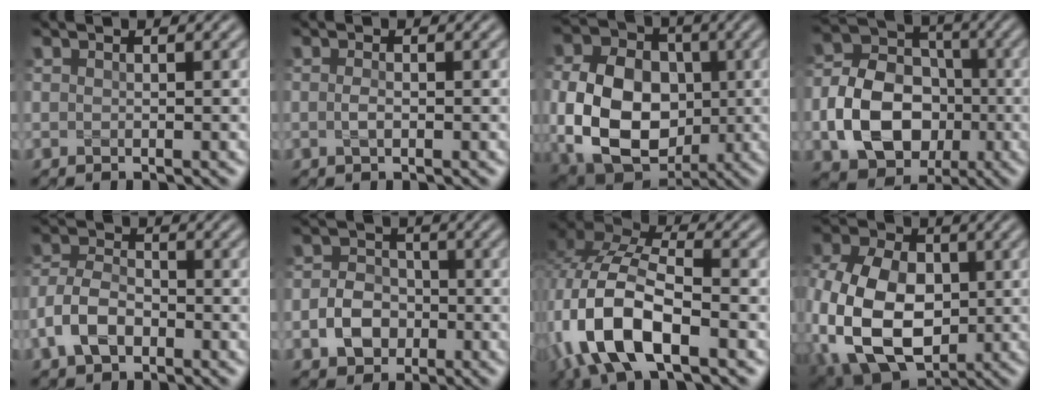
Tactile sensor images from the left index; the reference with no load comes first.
{"total": 1.1, "force": [-0.2, 0.4, 1.0], "torque": [-0.023, -0.001, -0.005]}
{"total": 11.7, "force": [-0.9, 8.7, 7.7], "torque": [-0.164, -0.019, -0.018]}
{"total": 9.1, "force": [-2.5, 6.8, 5.5], "torque": [-0.099, -0.003, -0.050]}
{"total": 4.4, "force": [-2.0, 2.8, 2.7], "torque": [-0.058, 0.005, -0.048]}
{"total": 3.9, "force": [-1.3, 3.1, 2.0], "torque": [-0.032, 0.003, -0.027]}
{"total": 11.0, "force": [-4.4, 4.8, 8.8], "torque": [-0.188, 0.003, -0.091]}
{"total": 14.8, "force": [-2.5, 10.1, 10.5], "torque": [-0.232, -0.021, -0.044]}